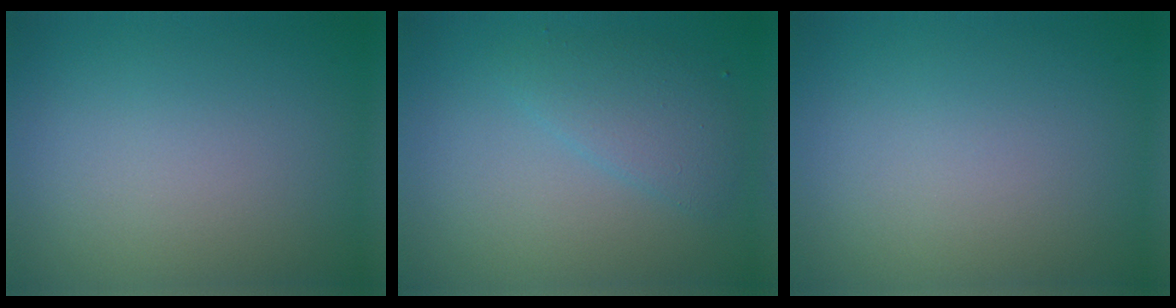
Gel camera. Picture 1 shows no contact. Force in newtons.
{"total": 2.5, "press": 2.5, "slide": 0.1}
{"total": 0.0}